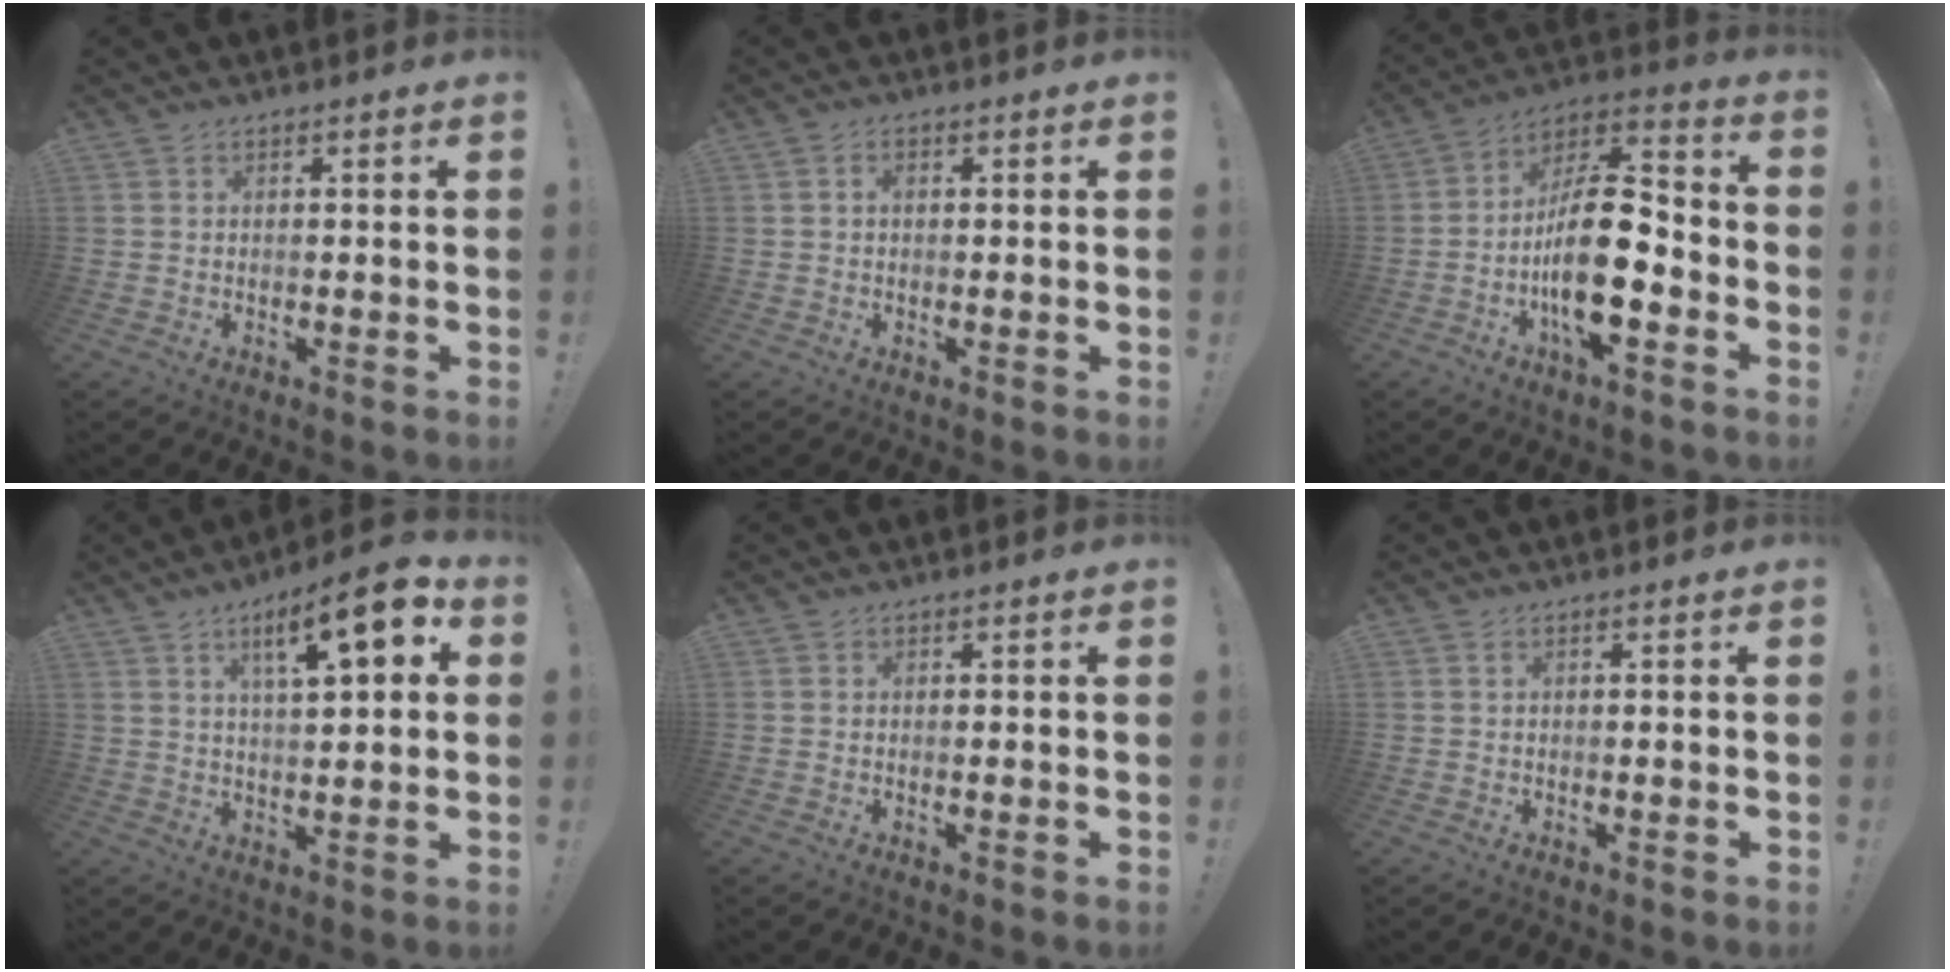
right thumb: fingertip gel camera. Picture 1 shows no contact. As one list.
[{"total": 1.3, "force": [0.0, 1.0, 0.8], "torque": [-0.012, 0.003, -0.002]}, {"total": 19.5, "force": [-5.3, 7.7, 17.1], "torque": [-0.310, 0.028, -0.084]}, {"total": 12.5, "force": [5.3, 3.2, 10.9], "torque": [-0.156, -0.023, 0.078]}, {"total": 0.0}, {"total": 0.7, "force": [0.3, 0.0, 0.6], "torque": [-0.006, -0.001, 0.004]}]